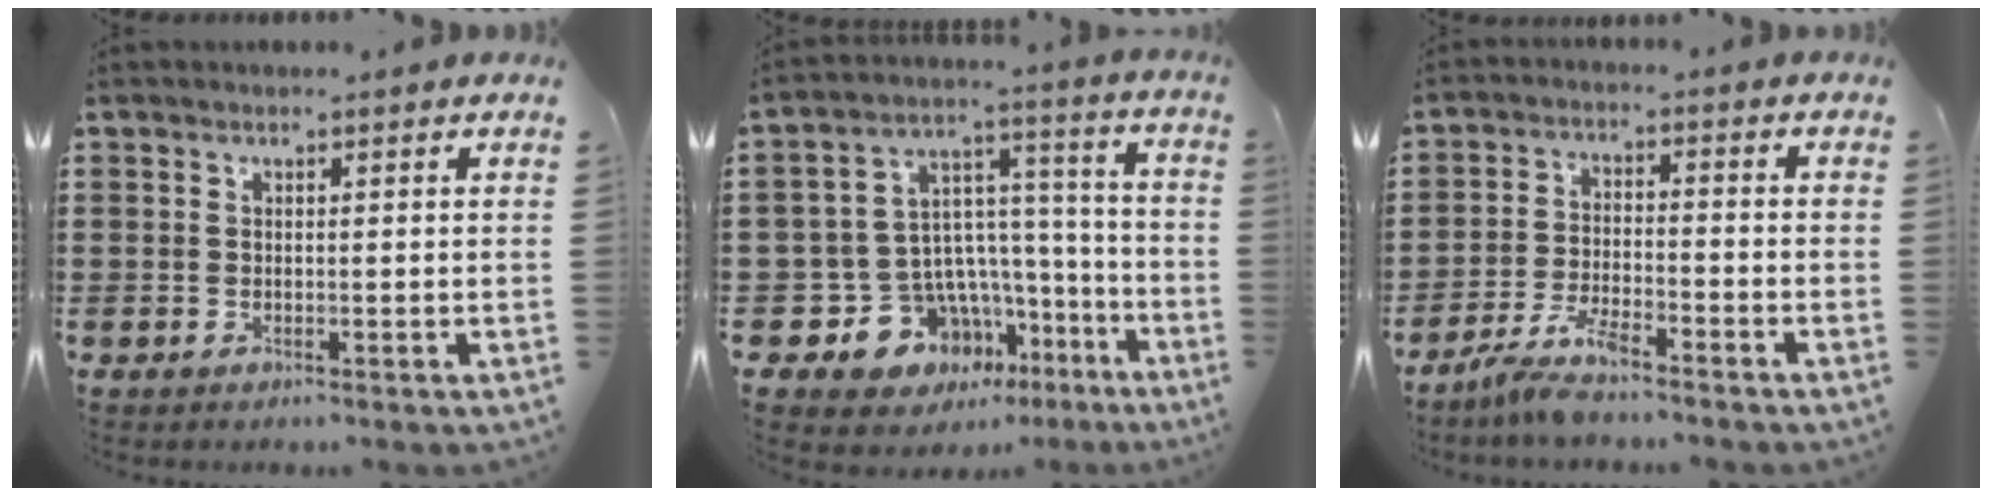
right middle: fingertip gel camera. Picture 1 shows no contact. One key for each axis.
{"total": 10.9, "fx": -6.4, "fy": 8.4, "fz": 2.7, "tx": -0.076, "ty": 0.005, "tz": -0.102}
{"total": 5.2, "fx": -4.4, "fy": 0.6, "fz": 2.8, "tx": -0.074, "ty": -0.010, "tz": -0.088}